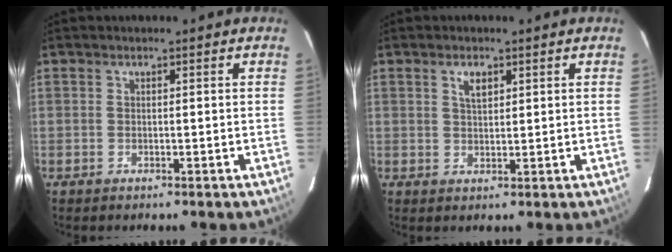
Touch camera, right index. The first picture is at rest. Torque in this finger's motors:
{"motor_torque": [0.59, 0.56, 0.31, 0.04]}